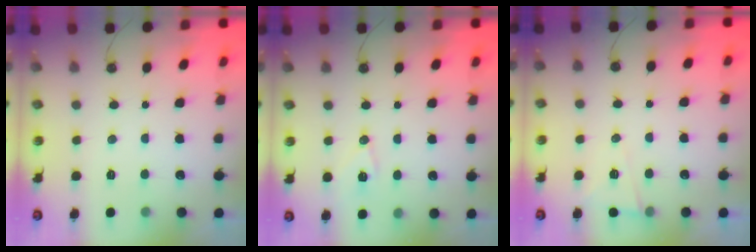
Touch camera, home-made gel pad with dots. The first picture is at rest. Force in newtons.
{"total": 8.6, "press": 8.4, "slide": 1.8}
{"total": 6.0, "press": 4.8, "slide": 3.6}